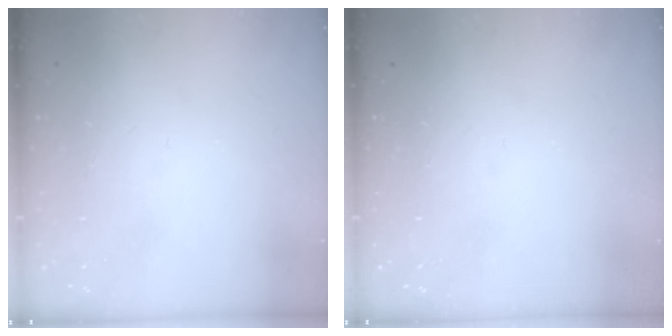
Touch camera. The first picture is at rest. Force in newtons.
{"total": 0.0}